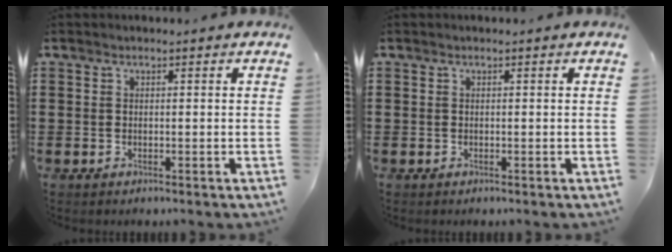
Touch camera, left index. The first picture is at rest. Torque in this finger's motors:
{"motor_torque": [0.00, 0.00, 0.00, 0.00]}